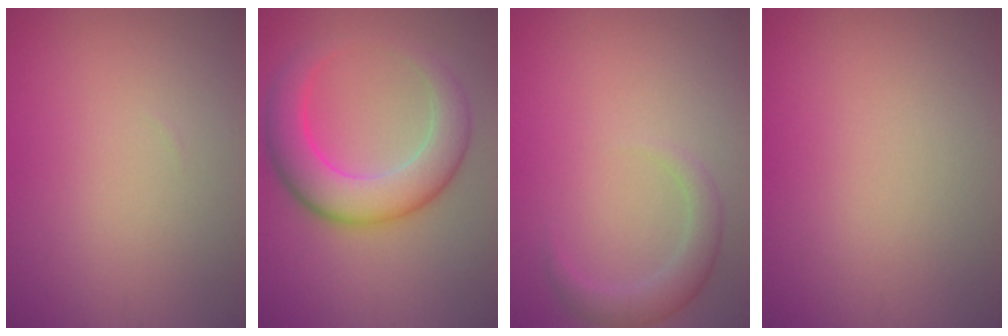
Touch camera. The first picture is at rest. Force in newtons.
{"total": 7.0, "press": 7.0, "slide": 0.1}
{"total": 2.3, "press": 2.3, "slide": 0.2}
{"total": 0.0}